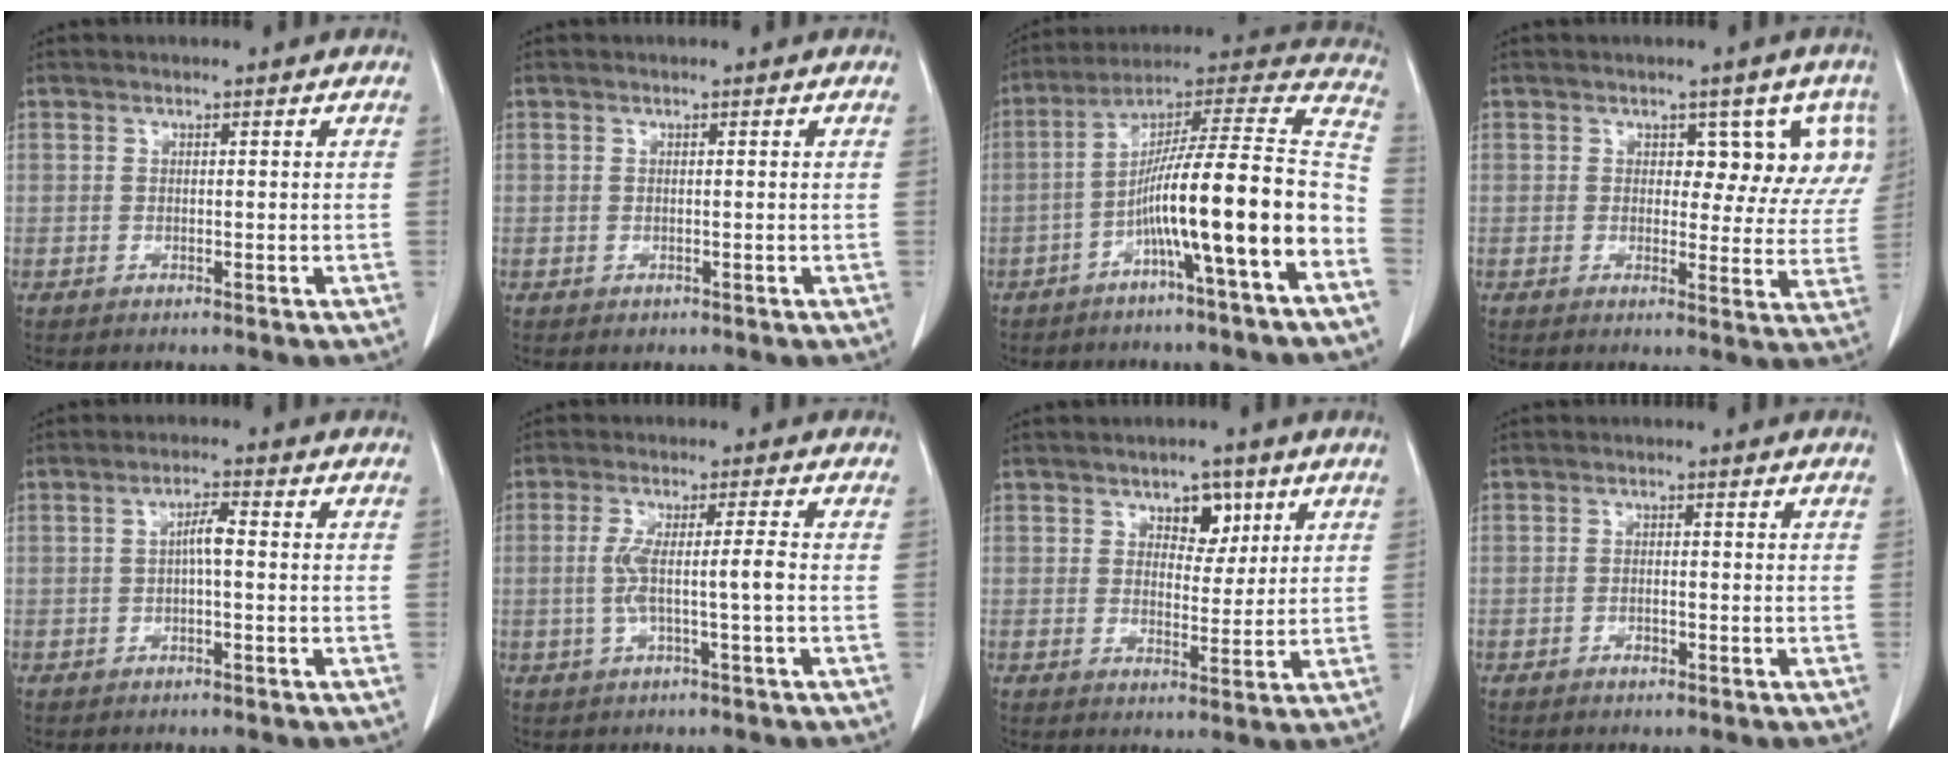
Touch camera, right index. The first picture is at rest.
{"total": 0.5, "force": [-0.2, 0.5, 0.1], "torque": [-0.002, 0.003, -0.002]}
{"total": 18.4, "force": [-6.4, -0.2, 17.2], "torque": [-0.254, 0.025, -0.107]}
{"total": 7.1, "force": [3.1, 4.3, 4.7], "torque": [-0.026, 0.010, 0.028]}
{"total": 2.6, "force": [-0.1, 0.2, 2.6], "torque": [-0.046, 0.006, -0.003]}
{"total": 5.2, "force": [-0.8, -0.4, 5.1], "torque": [-0.104, 0.010, -0.012]}
{"total": 4.5, "force": [2.4, 2.6, 2.8], "torque": [-0.032, 0.006, 0.036]}
{"total": 1.3, "force": [-0.8, 0.6, 0.9], "torque": [-0.016, 0.001, -0.011]}